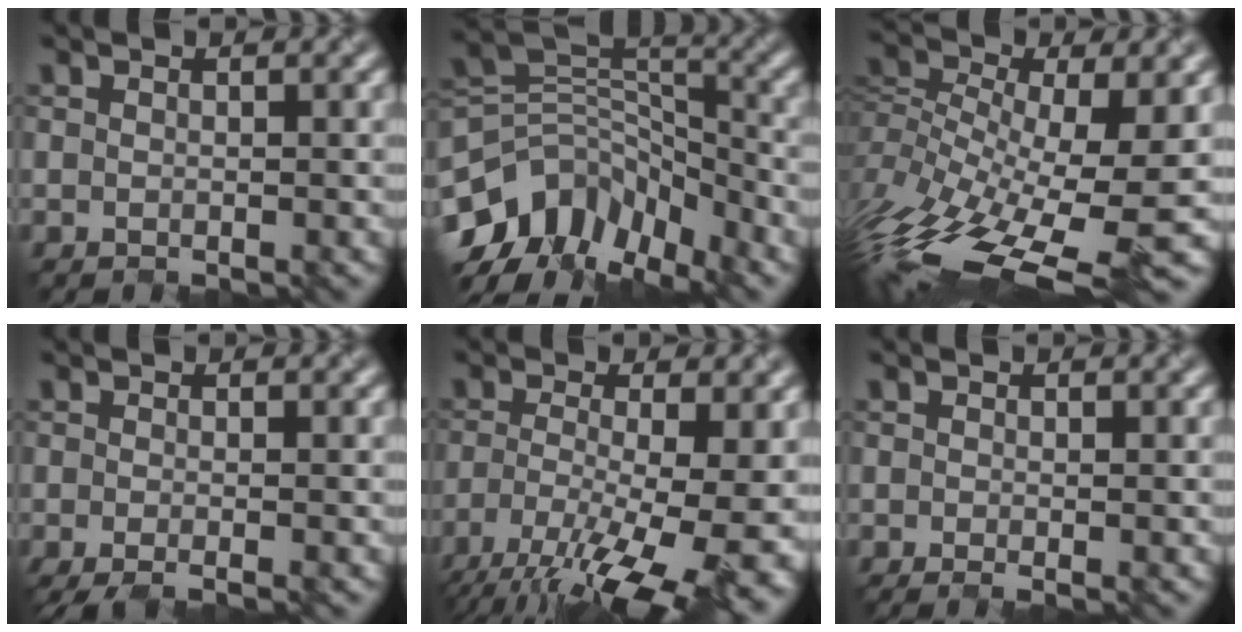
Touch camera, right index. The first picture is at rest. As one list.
[{"total": 10.1, "force": [-5.5, 6.4, 5.6], "torque": [-0.108, 0.003, -0.110]}, {"total": 14.0, "force": [-4.5, 5.6, 12.0], "torque": [-0.262, -0.015, -0.081]}, {"total": 2.5, "force": [-1.1, 0.5, 2.2], "torque": [-0.037, -0.009, -0.027]}, {"total": 13.2, "force": [-6.5, 3.7, 10.9], "torque": [-0.189, -0.022, -0.101]}, {"total": 0.8, "force": [-0.4, 0.0, 0.7], "torque": [-0.012, -0.008, -0.010]}]